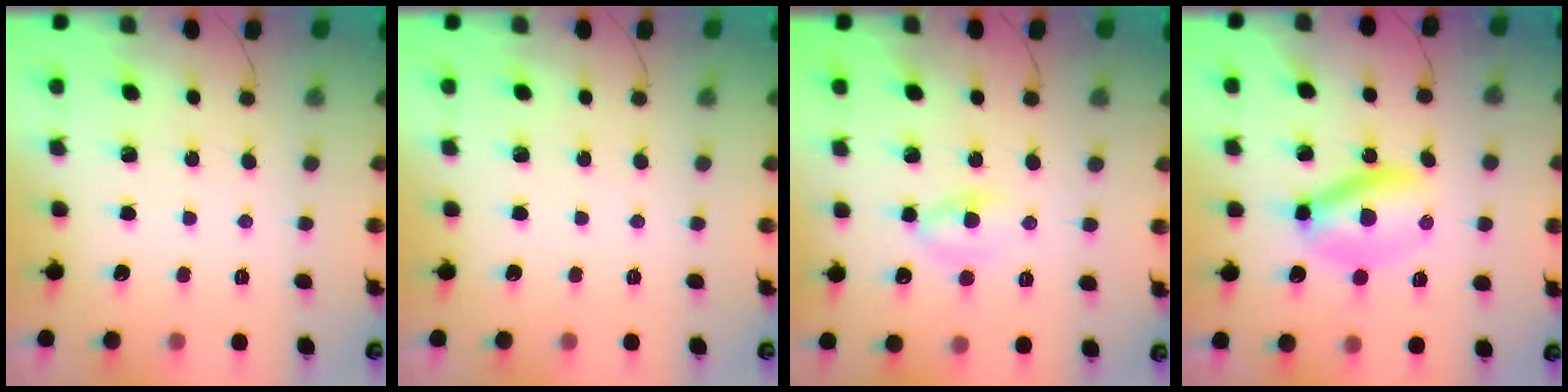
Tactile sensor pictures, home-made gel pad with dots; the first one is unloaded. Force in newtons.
{"total": 0.0}
{"total": 5.9, "press": 5.8, "slide": 1.3}
{"total": 7.0, "press": 6.9, "slide": 1.1}